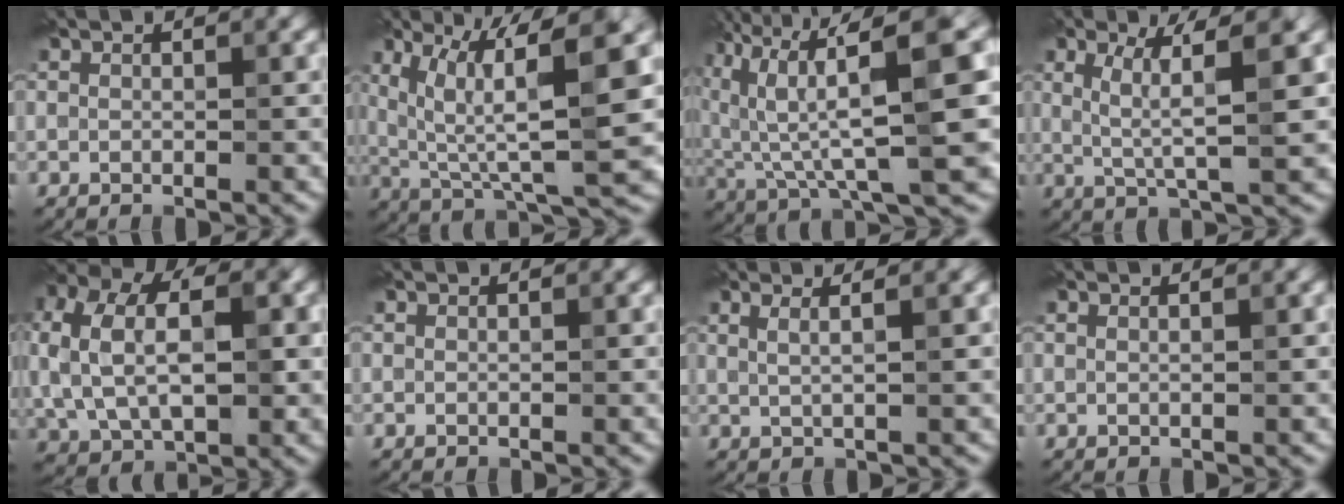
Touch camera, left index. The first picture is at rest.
{"total": 10.9, "force": [3.1, 2.7, 10.1], "torque": [-0.166, 0.001, 0.061]}
{"total": 13.8, "force": [5.2, 3.3, 12.3], "torque": [-0.207, 0.025, 0.115]}
{"total": 5.2, "force": [1.2, 0.7, 5.0], "torque": [-0.098, 0.001, 0.023]}
{"total": 10.1, "force": [0.9, 6.5, 7.7], "torque": [-0.160, 0.007, 0.024]}
{"total": 0.0}
{"total": 3.5, "force": [1.7, 1.5, 2.7], "torque": [-0.025, 0.008, -0.007]}
{"total": 1.3, "force": [0.6, 0.6, 1.0], "torque": [-0.004, -0.002, -0.005]}